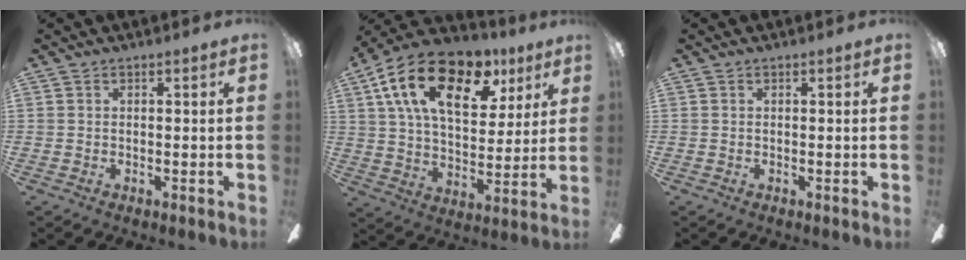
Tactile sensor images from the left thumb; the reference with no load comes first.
{"total": 22.4, "force": [11.2, 12.0, 15.2], "torque": [-0.265, -0.038, 0.190]}
{"total": 0.0}